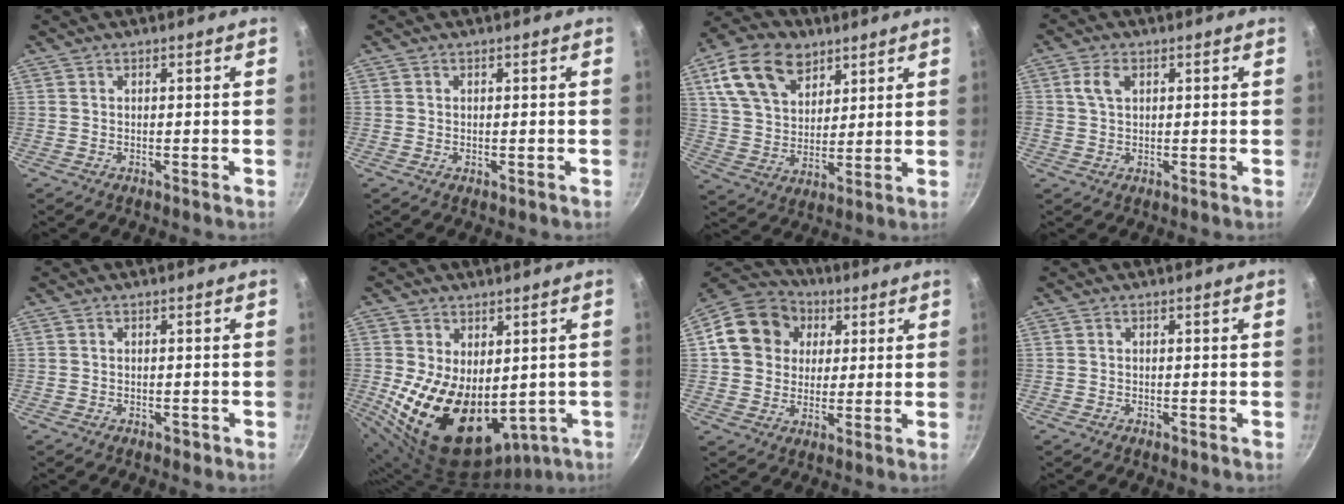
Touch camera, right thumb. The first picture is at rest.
{"total": 0.5, "force": [-0.1, 0.2, 0.5], "torque": [-0.004, 0.000, -0.002]}
{"total": 15.9, "force": [8.0, 10.6, 8.9], "torque": [-0.134, -0.015, 0.146]}
{"total": 3.8, "force": [1.2, 2.5, 2.6], "torque": [-0.044, 0.004, 0.022]}
{"total": 1.5, "force": [-0.8, 1.0, 0.8], "torque": [-0.009, 0.008, -0.006]}
{"total": 18.7, "force": [-1.3, 11.8, 14.5], "torque": [-0.237, -0.020, 0.010]}
{"total": 14.6, "force": [3.7, 12.5, 6.7], "torque": [-0.102, 0.018, 0.051]}
{"total": 0.6, "force": [-0.4, 0.4, 0.2], "torque": [-0.004, 0.003, -0.007]}